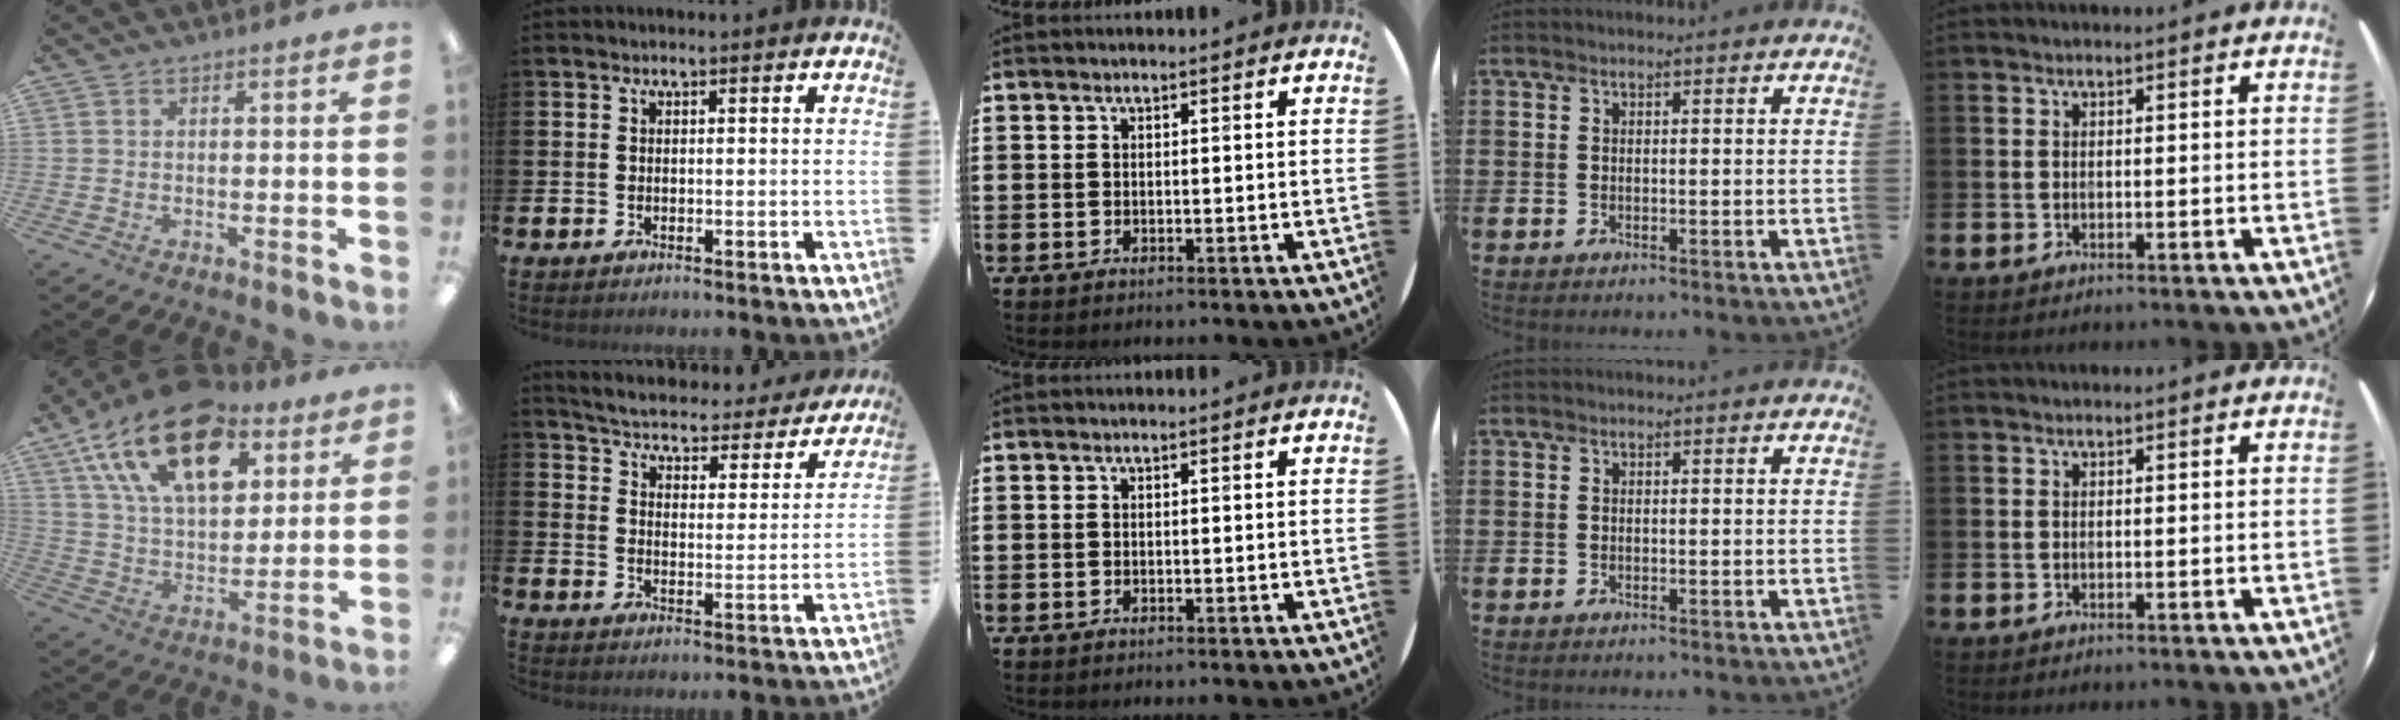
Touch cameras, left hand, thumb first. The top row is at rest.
{"thumb": {"total": 22.8, "force": [12.5, 12.5, 14.5], "torque": [-0.250, -0.052, 0.219]}, "index": {"total": 4.8, "force": [4.6, 0.9, 0.8], "torque": [-0.043, -0.039, 0.074]}}